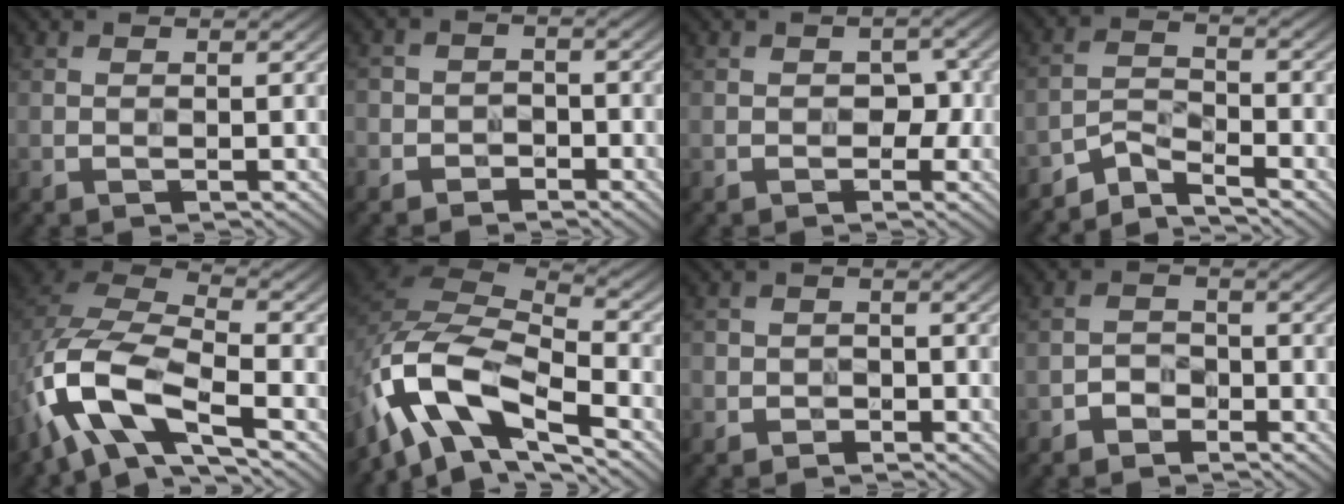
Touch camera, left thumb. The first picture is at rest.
{"total": 3.1, "force": [-2.1, 2.2, -0.2], "torque": [0.022, 0.008, -0.056]}
{"total": 2.6, "force": [-0.8, 2.0, 1.5], "torque": [-0.013, -0.002, -0.015]}
{"total": 3.6, "force": [-3.6, -0.1, 0.5], "torque": [-0.012, 0.002, -0.086]}
{"total": 12.4, "force": [-6.3, 5.3, 9.2], "torque": [-0.201, -0.011, -0.138]}
{"total": 13.2, "force": [-7.9, 5.7, 8.8], "torque": [-0.194, -0.012, -0.160]}
{"total": 2.1, "force": [-1.5, 1.5, -0.3], "torque": [0.019, 0.002, -0.039]}
{"total": 2.0, "force": [-1.8, 0.9, 0.0], "torque": [0.005, 0.008, -0.042]}